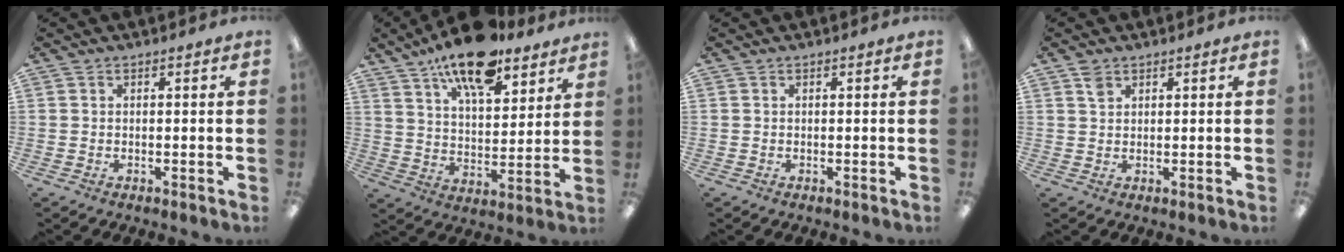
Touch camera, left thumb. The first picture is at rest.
{"total": 15.1, "force": [11.4, 5.6, 8.2], "torque": [-0.135, -0.061, 0.198]}
{"total": 0.0}
{"total": 2.1, "force": [1.5, 1.2, 0.8], "torque": [-0.020, -0.002, 0.029]}